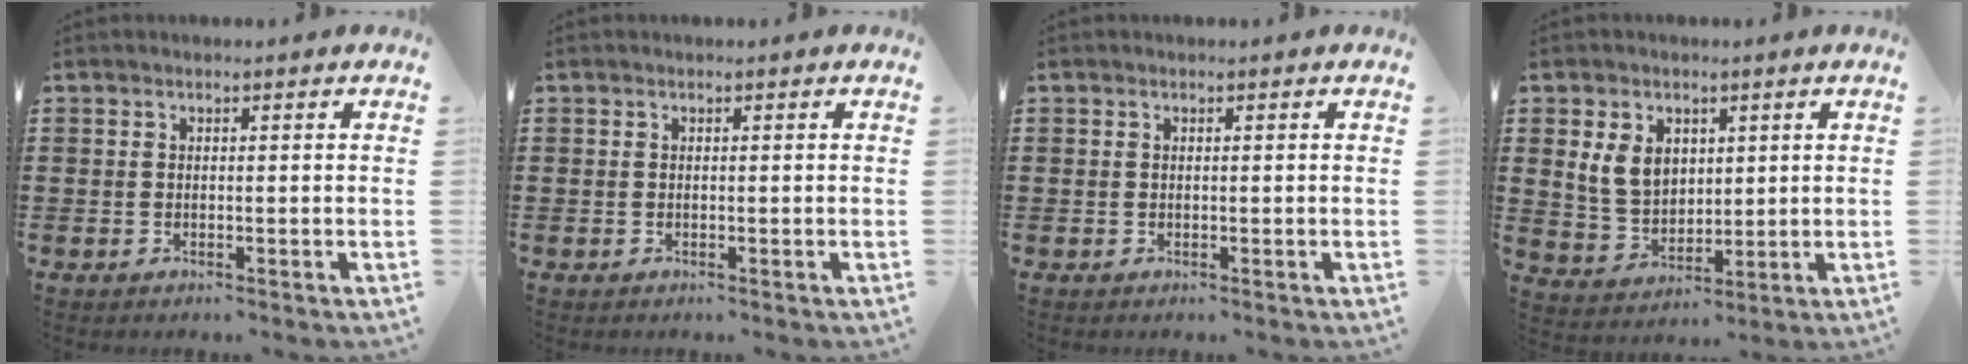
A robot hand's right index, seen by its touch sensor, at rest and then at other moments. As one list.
[{"total": 0.0}, {"total": 0.0}, {"total": 6.6, "force": [2.0, 5.1, 3.7], "torque": [-0.097, 0.015, 0.035]}]